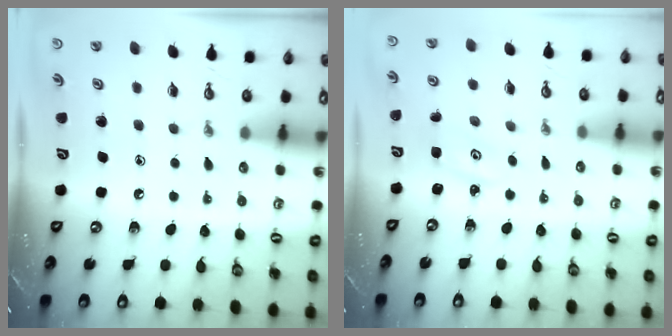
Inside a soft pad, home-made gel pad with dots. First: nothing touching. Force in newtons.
{"total": 2.4, "press": 2.4, "slide": 0.1}